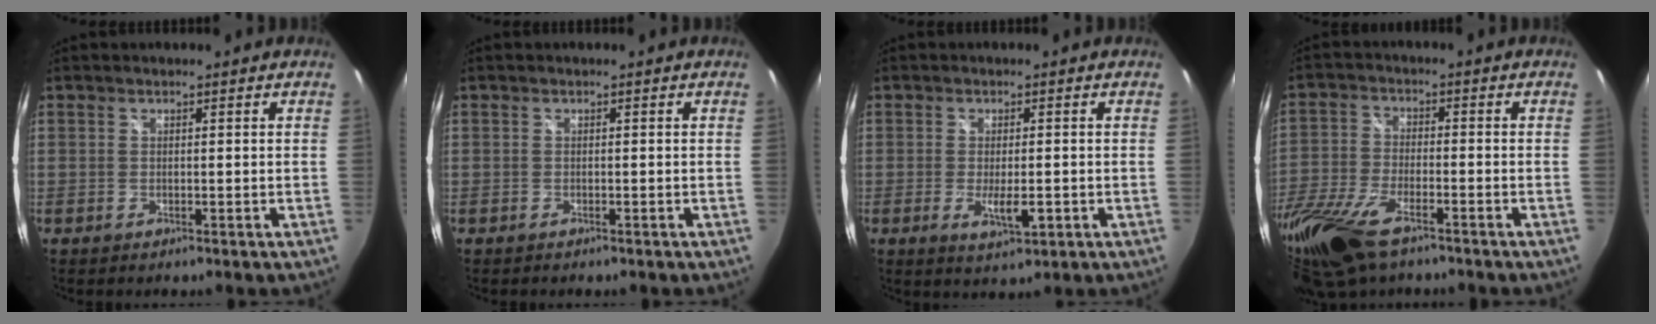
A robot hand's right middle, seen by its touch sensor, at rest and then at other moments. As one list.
[{"total": 0.8, "force": [-0.6, 0.4, 0.3], "torque": [-0.008, 0.000, -0.009]}, {"total": 4.8, "force": [-1.4, 1.5, 4.3], "torque": [-0.077, -0.012, -0.019]}, {"total": 18.1, "force": [-12.0, 7.4, 11.4], "torque": [-0.276, -0.047, -0.232]}]